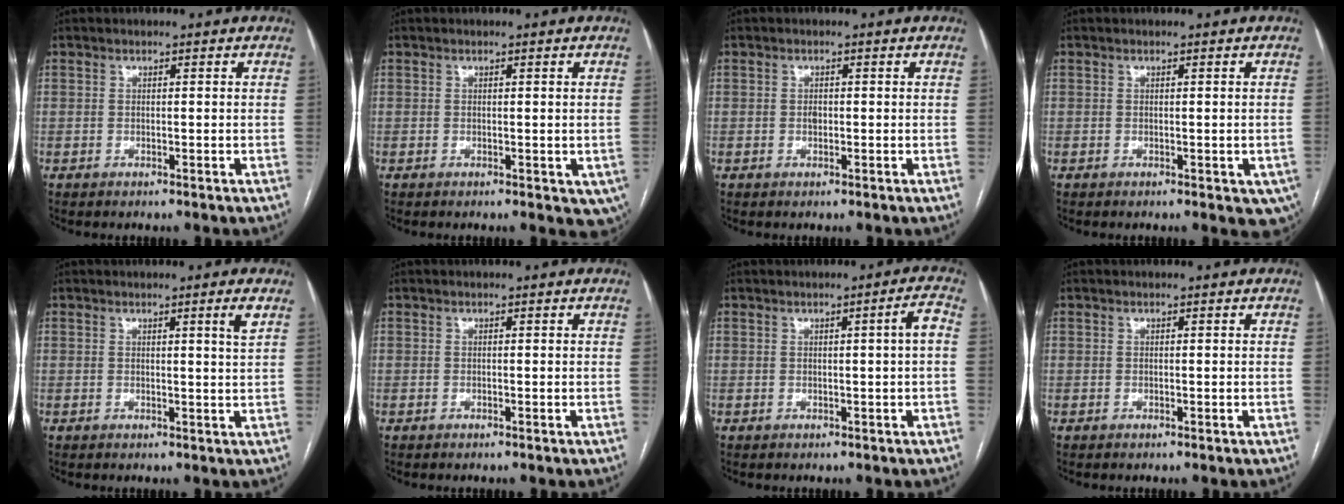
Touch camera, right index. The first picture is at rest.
{"total": 4.2, "force": [-0.9, 2.3, 3.4], "torque": [-0.023, -0.004, -0.011]}
{"total": 0.9, "force": [-0.1, 0.6, 0.7], "torque": [-0.011, 0.001, -0.001]}
{"total": 4.7, "force": [-2.0, 2.1, 3.6], "torque": [-0.021, -0.004, -0.027]}
{"total": 2.0, "force": [1.0, -0.6, 1.6], "torque": [-0.025, -0.010, 0.017]}
{"total": 0.0}
{"total": 2.4, "force": [0.1, -0.4, 2.4], "torque": [-0.033, 0.002, 0.003]}
{"total": 0.0}